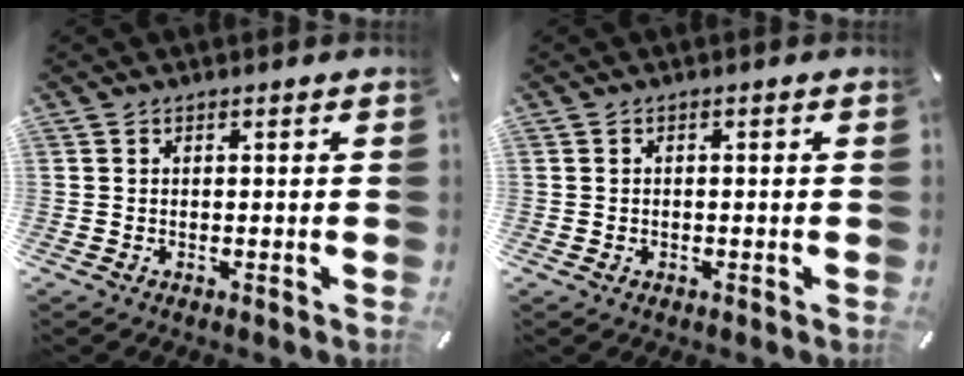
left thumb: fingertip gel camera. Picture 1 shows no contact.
{"total": 0.7, "force": [-0.2, 0.5, 0.5], "torque": [-0.010, 0.001, -0.004]}